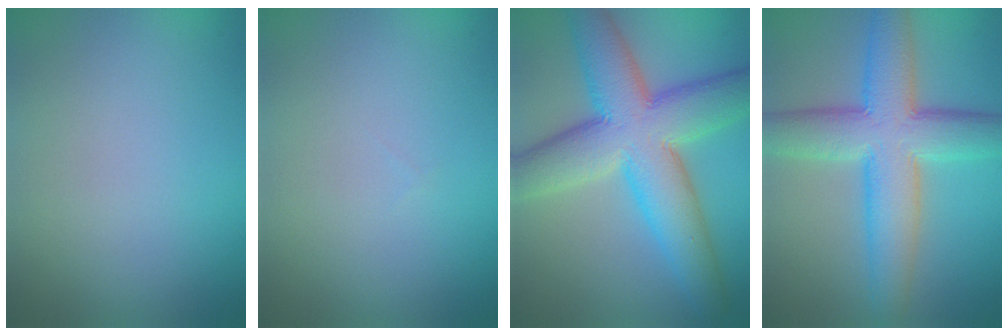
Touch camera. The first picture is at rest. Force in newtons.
{"total": 0.0}
{"total": 11.6, "press": 11.6, "slide": 0.3}
{"total": 9.1, "press": 9.1, "slide": 0.4}